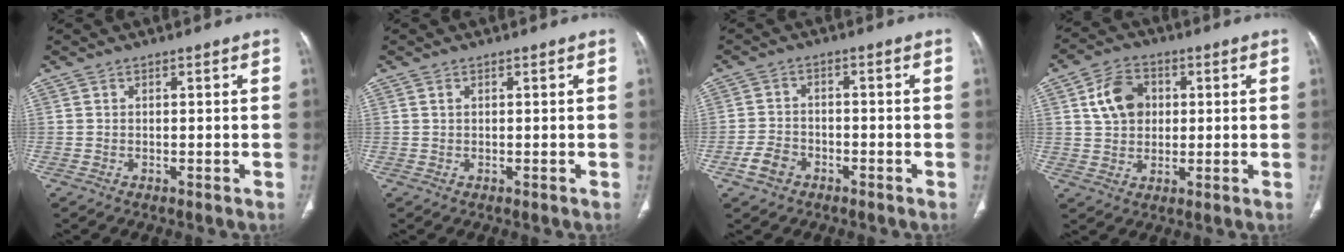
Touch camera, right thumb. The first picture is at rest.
{"total": 0.5, "force": [0.2, 0.3, 0.3], "torque": [-0.009, 0.002, 0.005]}
{"total": 4.5, "force": [-2.6, 3.1, 1.9], "torque": [-0.036, 0.020, -0.044]}
{"total": 8.8, "force": [2.0, 6.7, 5.3], "torque": [-0.075, 0.003, 0.033]}